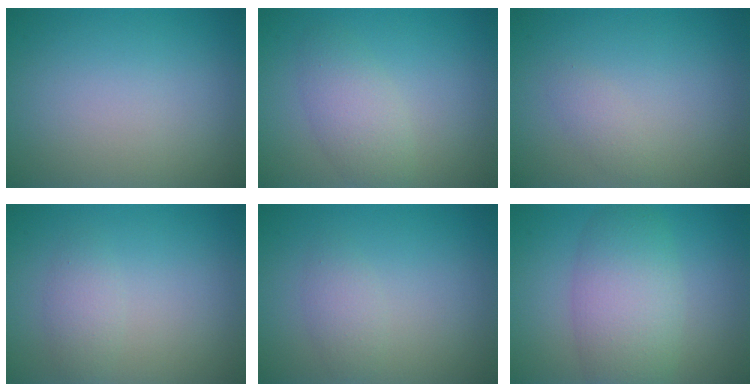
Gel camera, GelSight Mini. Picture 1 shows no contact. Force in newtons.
{"total": 2.9, "press": 2.9, "slide": 0.2}
{"total": 1.0, "press": 1.0, "slide": 0.0}
{"total": 1.6, "press": 1.6, "slide": 0.1}
{"total": 1.6, "press": 1.6, "slide": 0.1}
{"total": 5.9, "press": 5.8, "slide": 0.3}